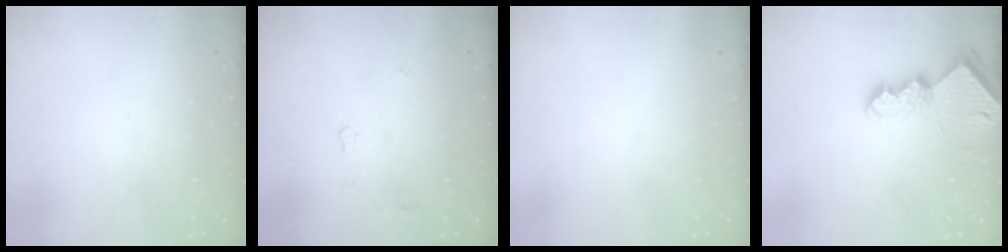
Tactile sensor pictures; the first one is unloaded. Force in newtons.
{"total": 4.3, "press": 4.3, "slide": 0.1}
{"total": 0.0}
{"total": 7.8, "press": 7.7, "slide": 0.7}